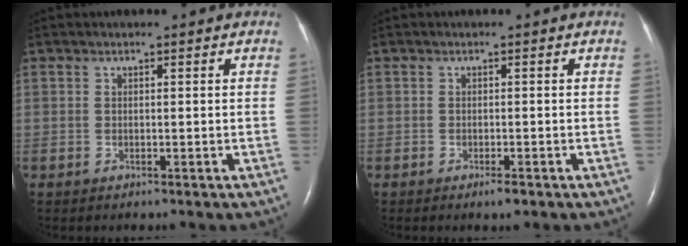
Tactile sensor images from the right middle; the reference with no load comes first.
{"total": 1.3, "force": [-0.9, 0.3, 0.9], "torque": [-0.017, -0.002, -0.012]}